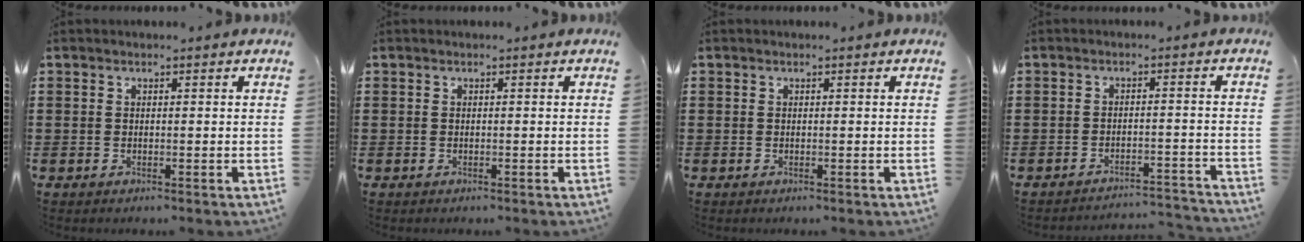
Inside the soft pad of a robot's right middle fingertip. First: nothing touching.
{"total": 0.0}
{"total": 0.0}
{"total": 3.0, "force": [-3.0, -0.1, 0.3], "torque": [-0.009, -0.001, -0.063]}